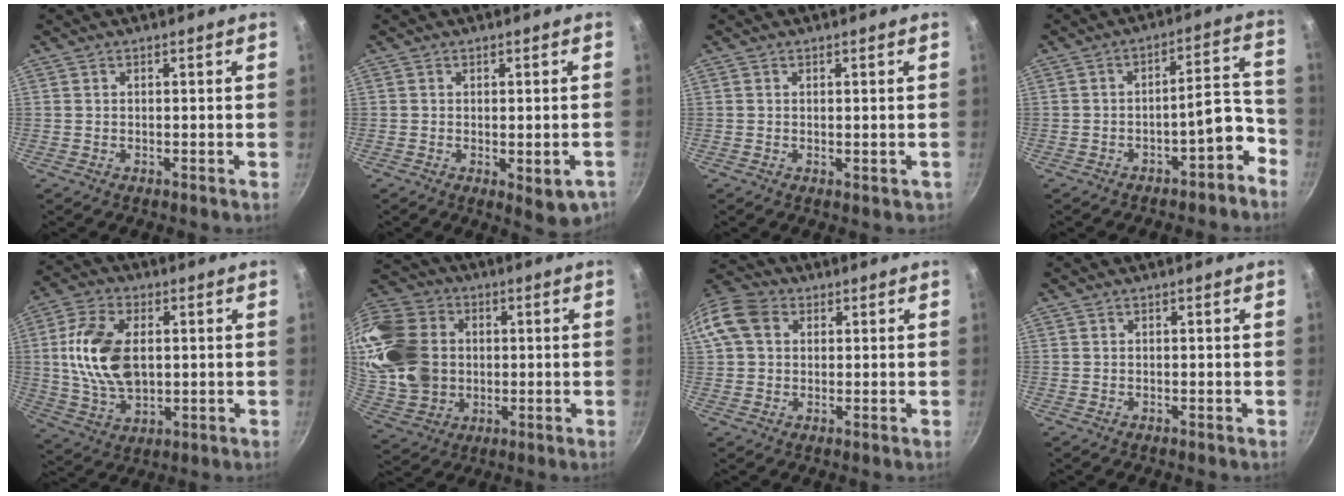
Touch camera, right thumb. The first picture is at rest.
{"total": 5.7, "force": [-2.1, 2.2, 4.9], "torque": [-0.050, -0.003, -0.022]}
{"total": 0.9, "force": [0.1, 0.5, 0.7], "torque": [-0.007, -0.001, 0.002]}
{"total": 8.3, "force": [-5.0, 3.3, 5.8], "torque": [-0.047, 0.080, -0.058]}
{"total": 14.7, "force": [1.7, 8.9, 11.6], "torque": [-0.206, -0.002, 0.034]}
{"total": 22.8, "force": [2.8, 18.6, 13.0], "torque": [-0.263, 0.018, 0.065]}
{"total": 10.7, "force": [2.7, 8.5, 5.9], "torque": [-0.110, 0.021, 0.033]}
{"total": 0.0}